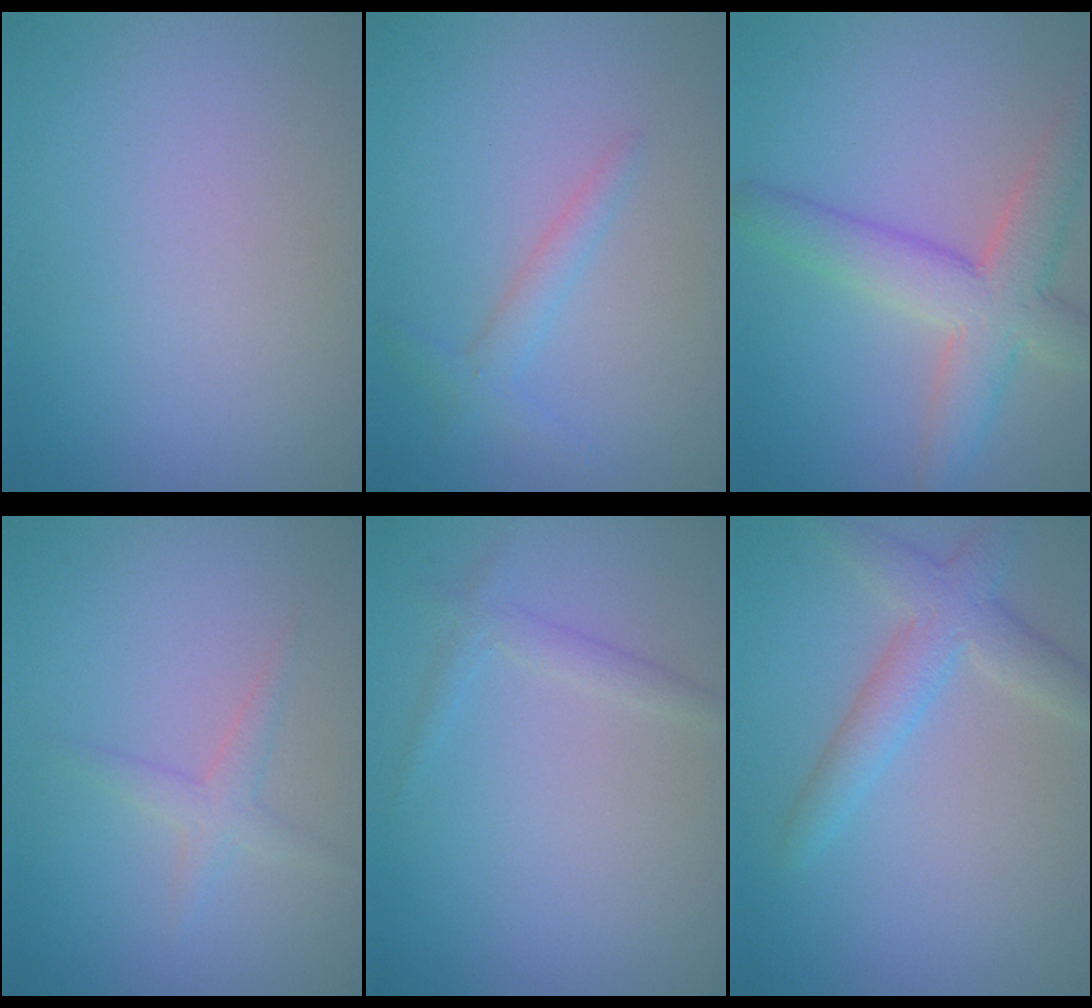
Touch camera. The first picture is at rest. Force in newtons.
{"total": 1.7, "press": 1.7, "slide": 0.1}
{"total": 6.1, "press": 6.1, "slide": 0.5}
{"total": 1.6, "press": 1.6, "slide": 0.1}
{"total": 1.4, "press": 1.4, "slide": 0.0}
{"total": 3.7, "press": 3.7, "slide": 0.1}